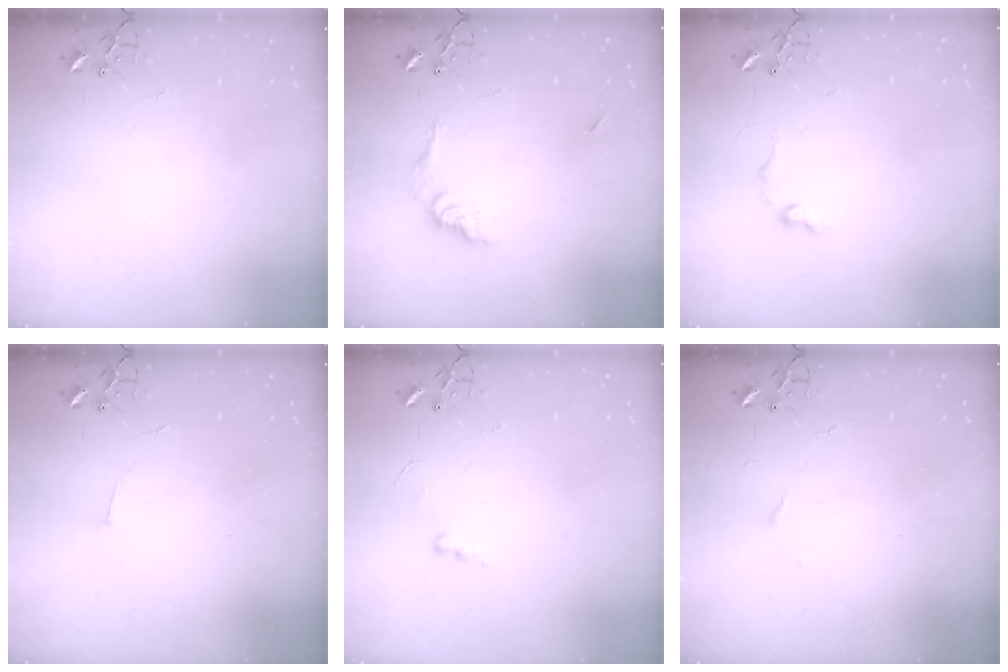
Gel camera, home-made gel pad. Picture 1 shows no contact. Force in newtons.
{"total": 9.3, "press": 9.3, "slide": 0.4}
{"total": 6.8, "press": 6.8, "slide": 0.9}
{"total": 2.9, "press": 2.9, "slide": 0.4}
{"total": 3.5, "press": 3.4, "slide": 0.5}
{"total": 2.5, "press": 2.5, "slide": 0.4}